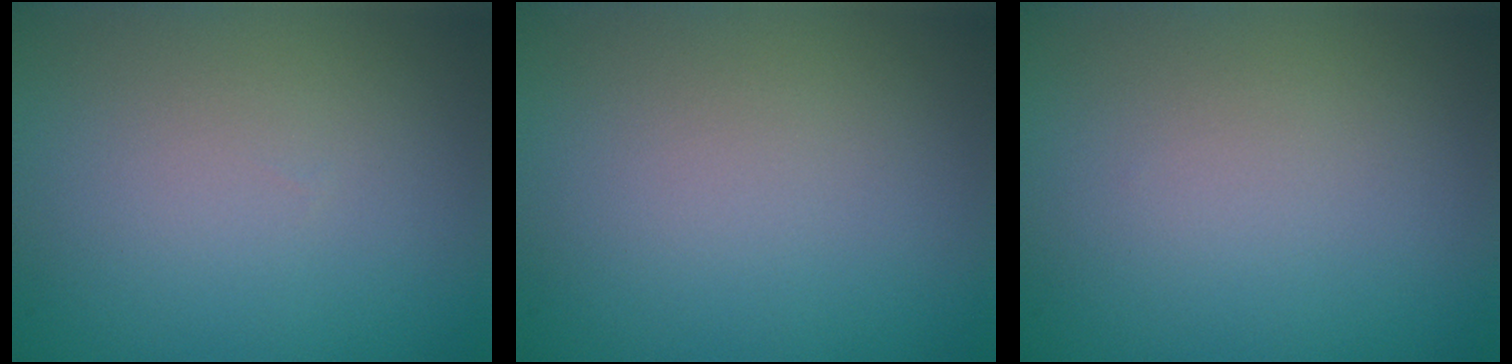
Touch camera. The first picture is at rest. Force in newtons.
{"total": 0.0}
{"total": 0.0}